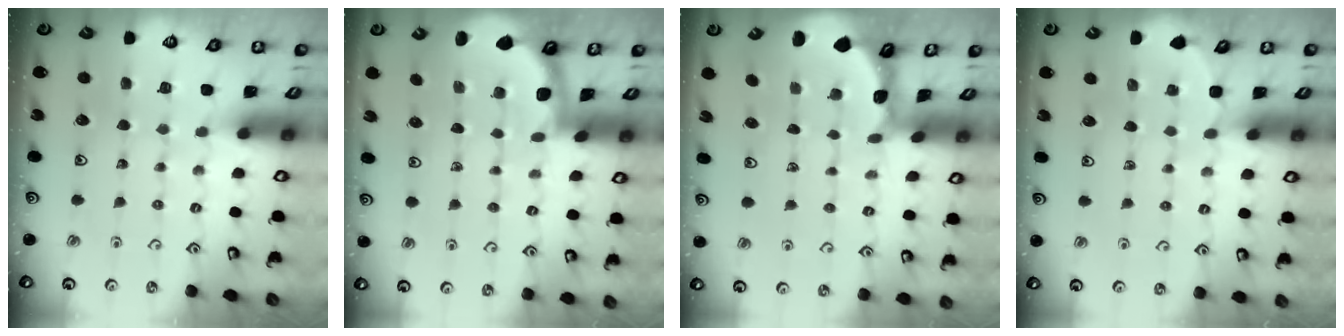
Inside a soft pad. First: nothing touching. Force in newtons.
{"total": 1.8, "press": 1.8, "slide": 0.0}
{"total": 1.5, "press": 1.5, "slide": 0.1}
{"total": 1.8, "press": 1.8, "slide": 0.1}